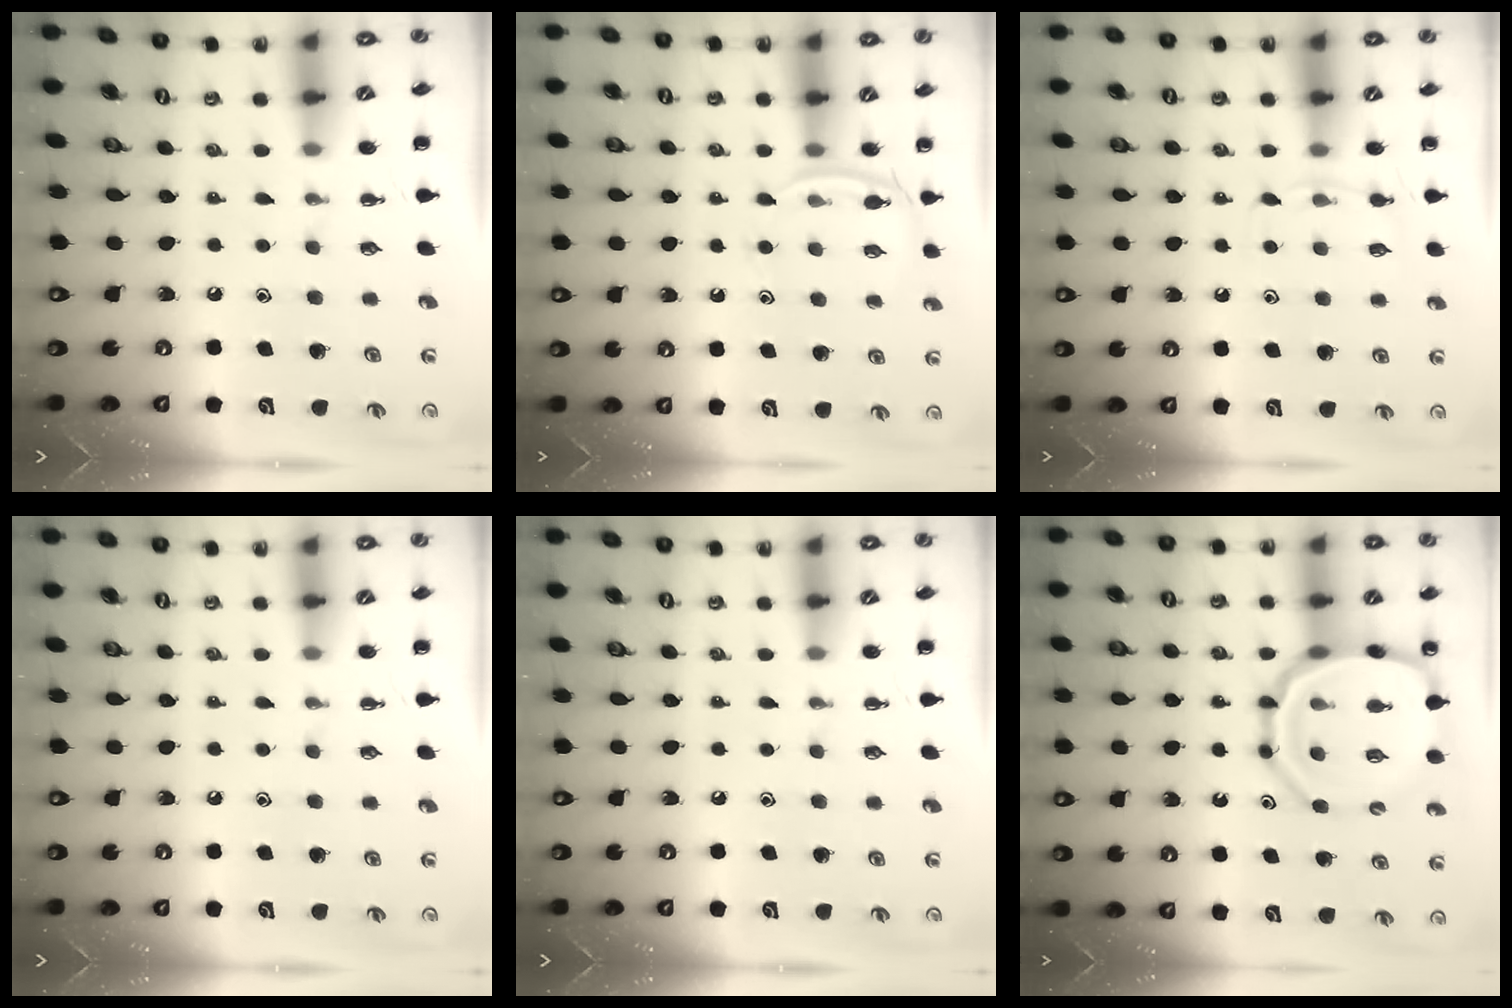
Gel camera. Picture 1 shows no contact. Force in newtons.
{"total": 5.1, "press": 4.8, "slide": 1.5}
{"total": 5.0, "press": 4.7, "slide": 1.6}
{"total": 0.0}
{"total": 0.0}
{"total": 18.4, "press": 18.2, "slide": 2.8}